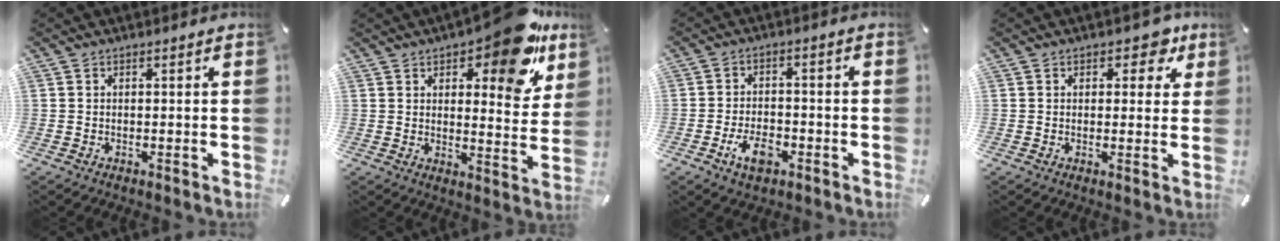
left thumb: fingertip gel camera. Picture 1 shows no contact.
{"total": 15.5, "force": [10.5, 5.8, 9.9], "torque": [-0.112, -0.076, 0.169]}
{"total": 6.8, "force": [-3.3, 3.6, 4.7], "torque": [-0.097, 0.012, -0.061]}
{"total": 5.9, "force": [3.3, 3.5, 3.4], "torque": [-0.021, -0.013, 0.048]}